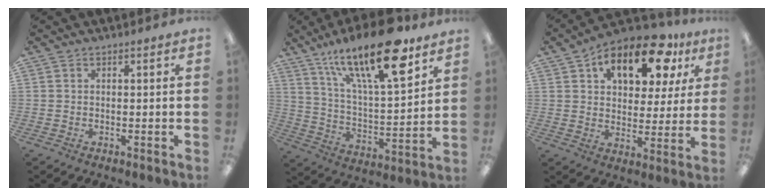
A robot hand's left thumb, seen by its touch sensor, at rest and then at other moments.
{"total": 23.1, "force": [14.8, 7.7, 16.0], "torque": [-0.251, -0.085, 0.245]}
{"total": 16.5, "force": [9.8, 8.4, 10.2], "torque": [-0.154, -0.041, 0.165]}